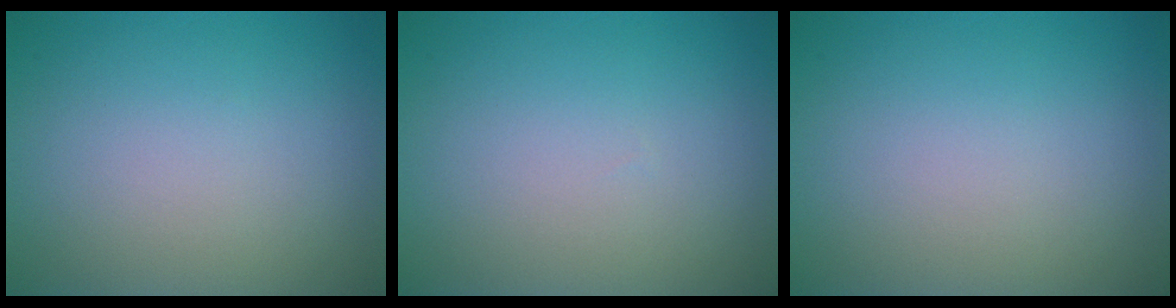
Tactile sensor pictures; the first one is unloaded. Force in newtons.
{"total": 0.0}
{"total": 0.0}